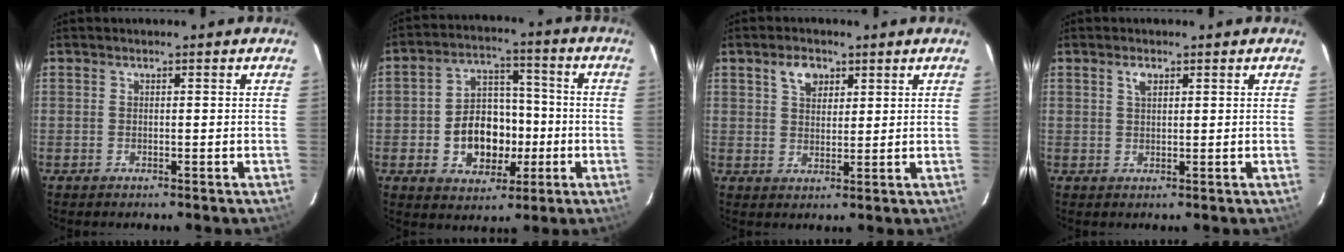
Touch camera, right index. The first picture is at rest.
{"total": 11.8, "force": [-2.5, 8.9, 7.4], "torque": [-0.152, 0.024, -0.025]}
{"total": 4.6, "force": [2.5, 2.9, 2.6], "torque": [-0.039, 0.011, 0.046]}
{"total": 1.7, "force": [0.8, 0.9, 1.3], "torque": [-0.026, 0.005, 0.015]}